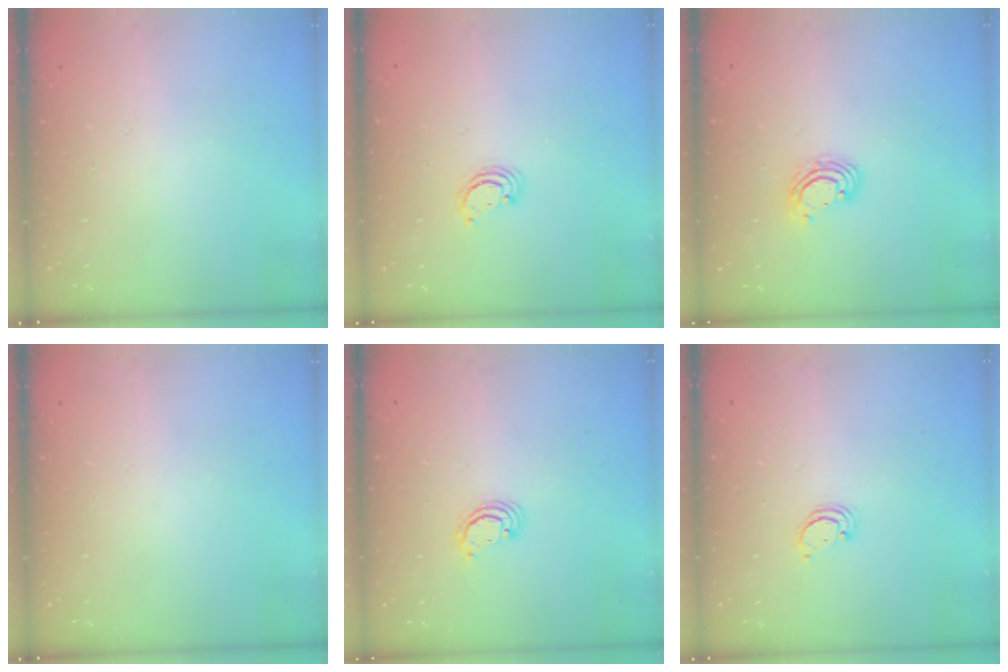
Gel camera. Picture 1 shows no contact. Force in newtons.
{"total": 2.6, "press": 2.6, "slide": 0.3}
{"total": 5.1, "press": 5.1, "slide": 0.3}
{"total": 0.0}
{"total": 2.4, "press": 2.4, "slide": 0.3}
{"total": 2.4, "press": 2.4, "slide": 0.2}